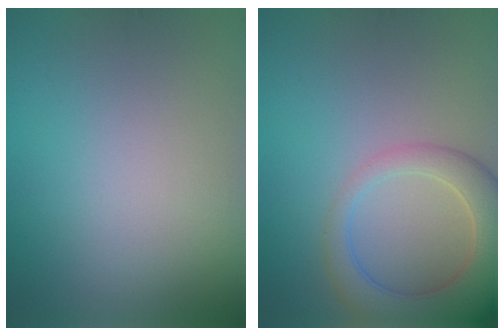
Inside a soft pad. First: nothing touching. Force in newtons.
{"total": 7.4, "press": 7.4, "slide": 0.7}